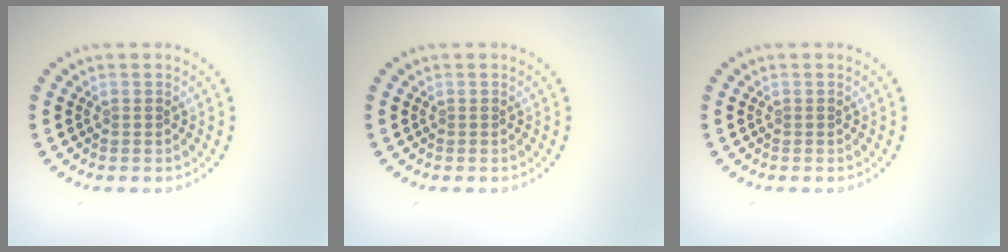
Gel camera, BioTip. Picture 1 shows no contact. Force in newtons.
{"total": 0.0}
{"total": 0.0}